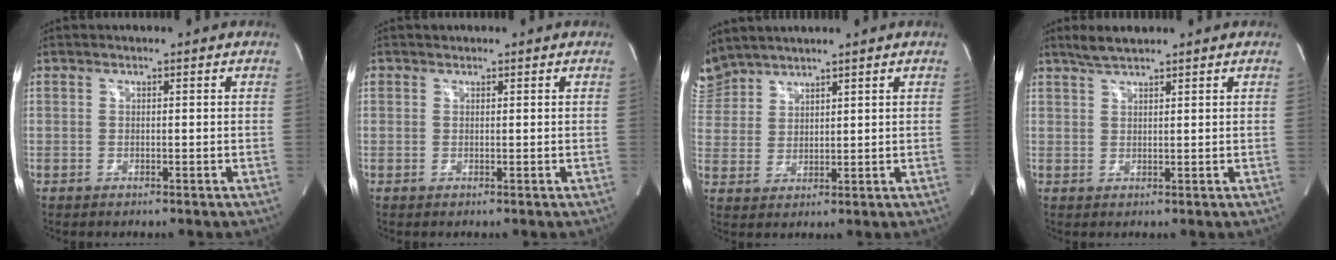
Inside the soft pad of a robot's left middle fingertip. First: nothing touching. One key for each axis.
{"total": 0.6, "fx": 0.5, "fy": 0.4, "fz": 0.0, "tx": -0.001, "ty": 0.002, "tz": 0.008}
{"total": 6.3, "fx": 6.0, "fy": 1.9, "fz": 0.3, "tx": -0.018, "ty": 0.016, "tz": 0.131}
{"total": 3.3, "fx": 2.8, "fy": 0.2, "fz": 1.6, "tx": -0.040, "ty": 0.009, "tz": 0.057}